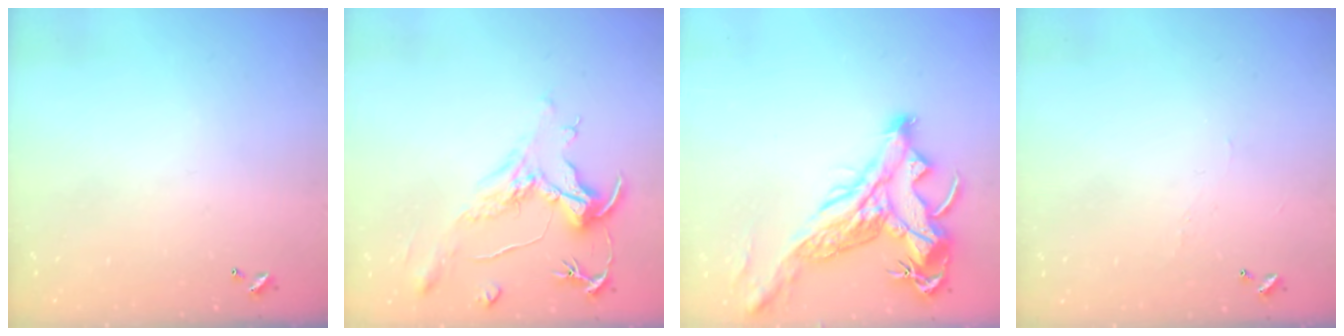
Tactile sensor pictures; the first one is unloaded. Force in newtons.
{"total": 2.2, "press": 1.7, "slide": 1.3}
{"total": 9.2, "press": 8.8, "slide": 2.6}
{"total": 0.9, "press": 0.7, "slide": 0.6}